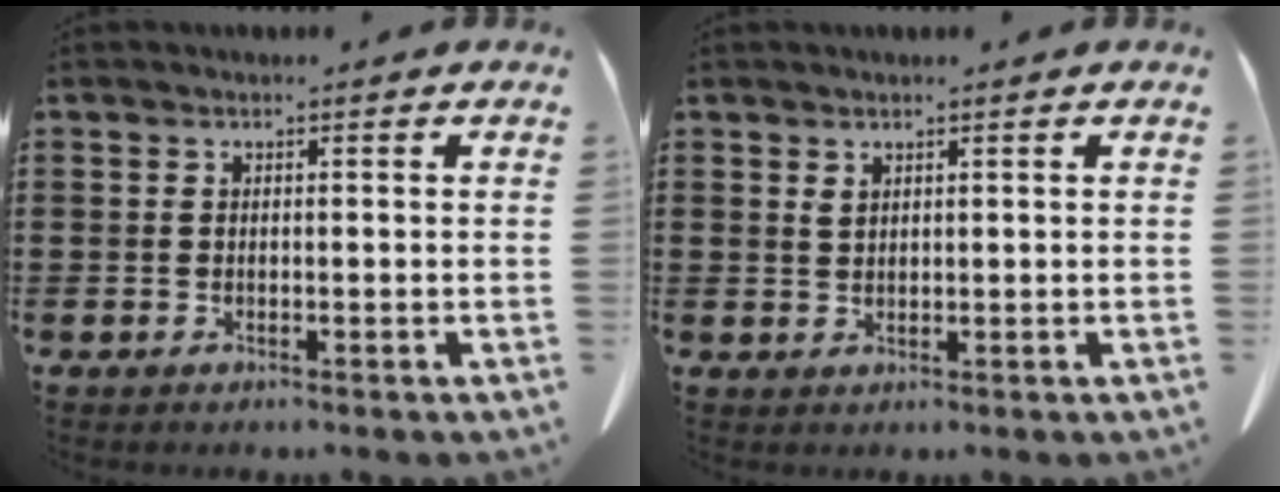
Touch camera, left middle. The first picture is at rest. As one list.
[{"total": 1.3, "force": [0.9, 0.5, 0.7], "torque": [-0.016, 0.002, 0.017]}]